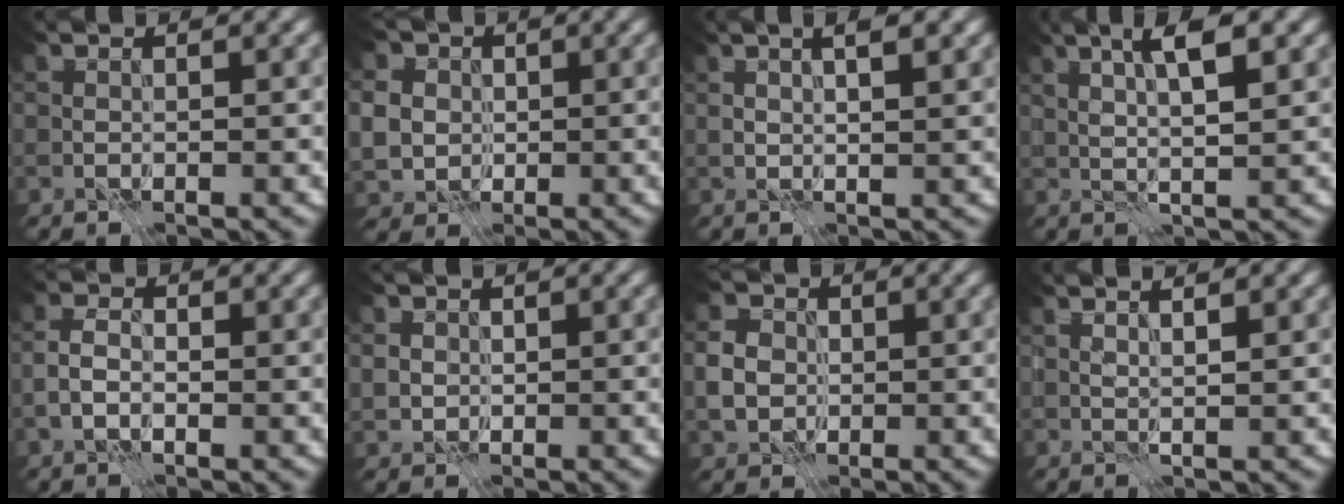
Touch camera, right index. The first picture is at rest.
{"total": 7.7, "force": [1.4, 7.0, 3.1], "torque": [-0.079, 0.017, 0.010]}
{"total": 4.0, "force": [2.1, 1.5, 3.0], "torque": [-0.029, 0.016, 0.013]}
{"total": 4.7, "force": [1.9, 0.9, 4.3], "torque": [-0.075, 0.003, 0.033]}
{"total": 2.0, "force": [-0.8, 1.2, 1.4], "torque": [-0.029, 0.004, -0.021]}
{"total": 1.6, "force": [0.3, 1.5, 0.3], "torque": [-0.006, -0.003, 0.012]}
{"total": 3.2, "force": [-0.2, 2.8, 1.5], "torque": [-0.029, 0.003, -0.008]}
{"total": 2.8, "force": [1.8, 0.8, 1.9], "torque": [-0.017, 0.004, 0.005]}